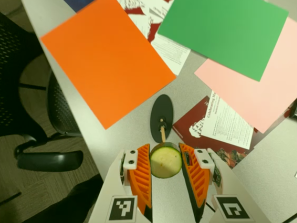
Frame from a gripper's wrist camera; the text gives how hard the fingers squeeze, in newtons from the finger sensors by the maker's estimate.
{"total": 10.1, "left": 10.3, "right": 9.9}